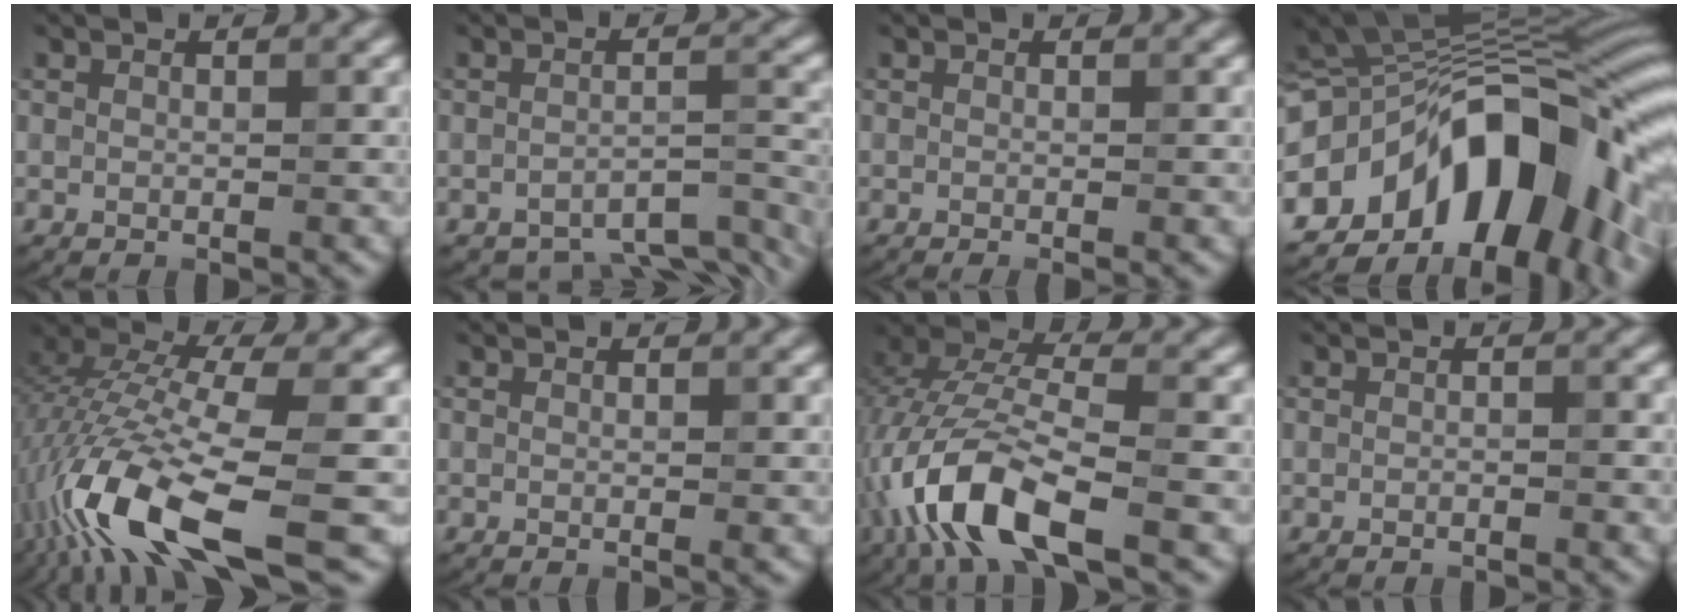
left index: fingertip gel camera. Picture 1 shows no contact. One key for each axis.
{"total": 6.2, "fx": -5.5, "fy": 1.6, "fz": 2.4, "tx": -0.034, "ty": -0.025, "tz": -0.065}
{"total": 1.0, "fx": -0.4, "fy": 0.3, "fz": 0.9, "tx": -0.010, "ty": -0.010, "tz": -0.007}
{"total": 17.3, "fx": -5.0, "fy": 9.7, "fz": 13.4, "tx": -0.201, "ty": 0.020, "tz": -0.087}
{"total": 13.1, "fx": -5.6, "fy": 3.9, "fz": 11.2, "tx": -0.232, "ty": -0.003, "tz": -0.103}
{"total": 0.0}
{"total": 9.8, "fx": -4.4, "fy": 3.9, "fz": 7.8, "tx": -0.178, "ty": 0.004, "tz": -0.095}
{"total": 0.5, "fx": -0.3, "fy": 0.1, "fz": 0.3, "tx": -0.004, "ty": 0.001, "tz": -0.005}